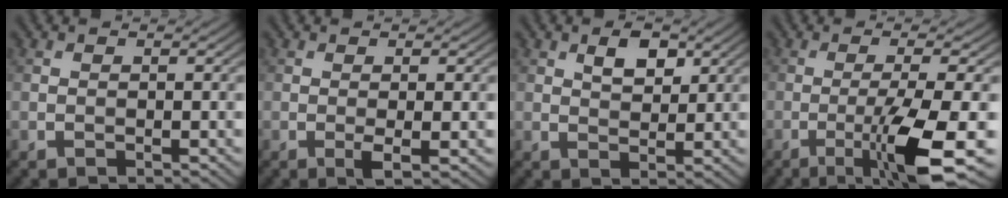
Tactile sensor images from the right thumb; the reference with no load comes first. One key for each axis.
{"total": 1.9, "fx": -0.3, "fy": 0.1, "fz": 1.9, "tx": -0.038, "ty": -0.002, "tz": -0.006}
{"total": 3.5, "fx": 1.8, "fy": 1.8, "fz": 2.4, "tx": -0.042, "ty": -0.001, "tz": 0.032}
{"total": 9.6, "fx": -3.4, "fy": 1.0, "fz": 8.9, "tx": -0.146, "ty": 0.010, "tz": -0.057}